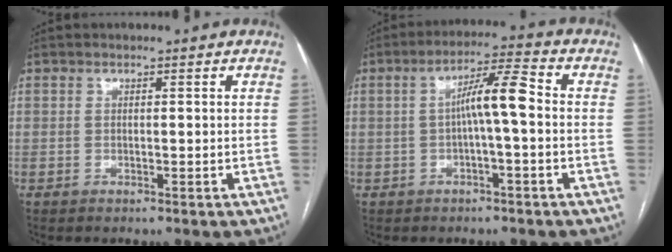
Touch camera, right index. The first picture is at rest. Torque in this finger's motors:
{"motor_torque": [1.09, 0.12, 0.34, 0.13]}